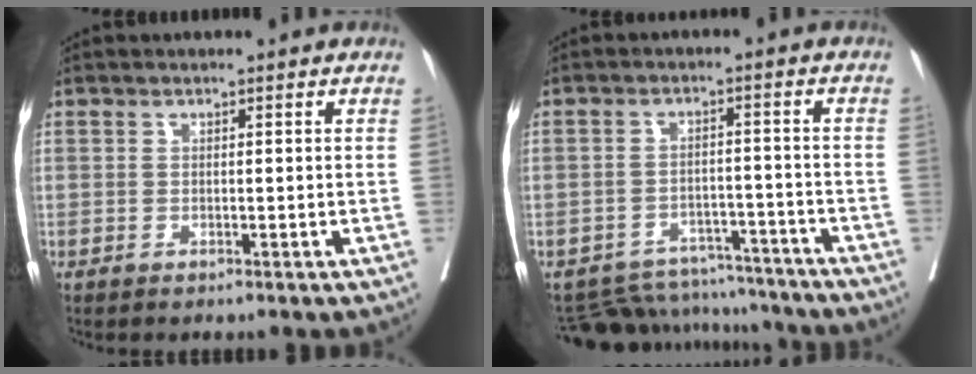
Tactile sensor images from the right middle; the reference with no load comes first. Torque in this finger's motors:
{"motor_torque": [-0.57, -0.69, -0.20, -0.04]}